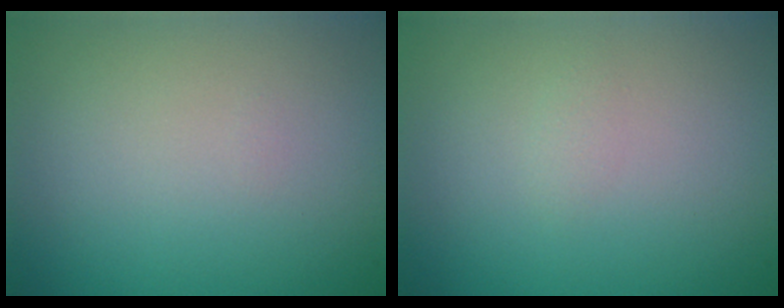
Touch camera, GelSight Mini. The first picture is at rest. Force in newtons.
{"total": 0.5, "press": 0.5, "slide": 0.0}